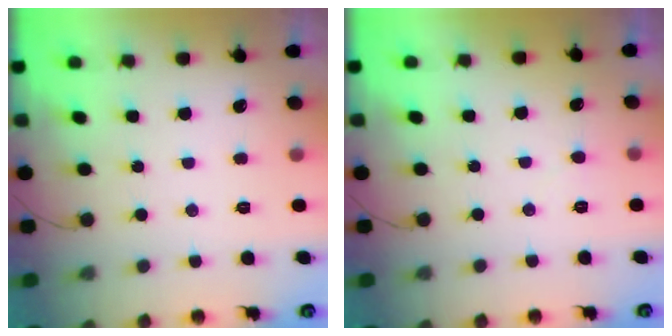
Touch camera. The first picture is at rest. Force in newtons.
{"total": 3.6, "press": 3.6, "slide": 0.1}